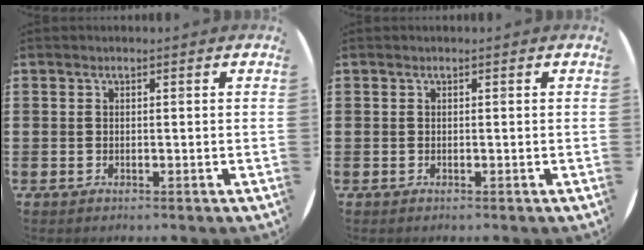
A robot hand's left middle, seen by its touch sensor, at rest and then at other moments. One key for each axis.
{"total": 0.0}